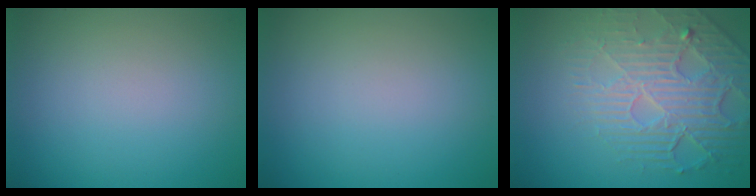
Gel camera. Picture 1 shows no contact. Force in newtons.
{"total": 0.0}
{"total": 5.3, "press": 4.6, "slide": 2.6}